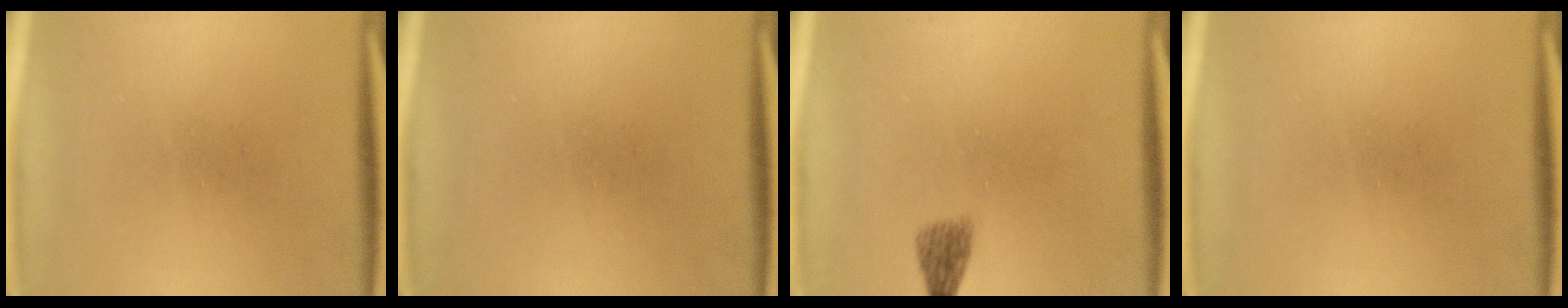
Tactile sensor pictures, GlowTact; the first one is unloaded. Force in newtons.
{"total": 0.0}
{"total": 2.4}
{"total": 0.0}